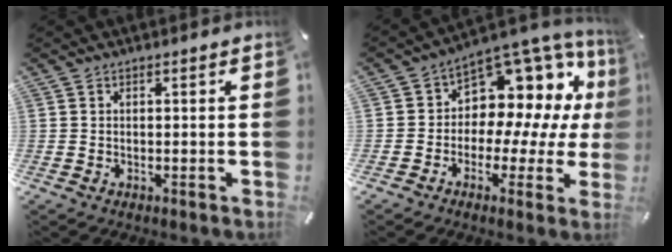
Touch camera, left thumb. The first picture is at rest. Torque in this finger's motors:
{"motor_torque": [1.47, 1.47, 0.19, 0.06, 0.13]}